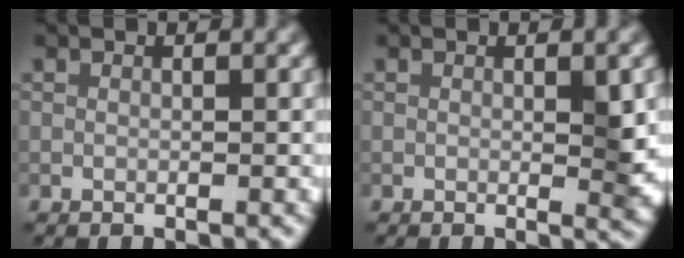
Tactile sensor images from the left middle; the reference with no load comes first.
{"total": 2.3, "force": [0.1, 0.3, 2.2], "torque": [-0.031, -0.005, 0.001]}